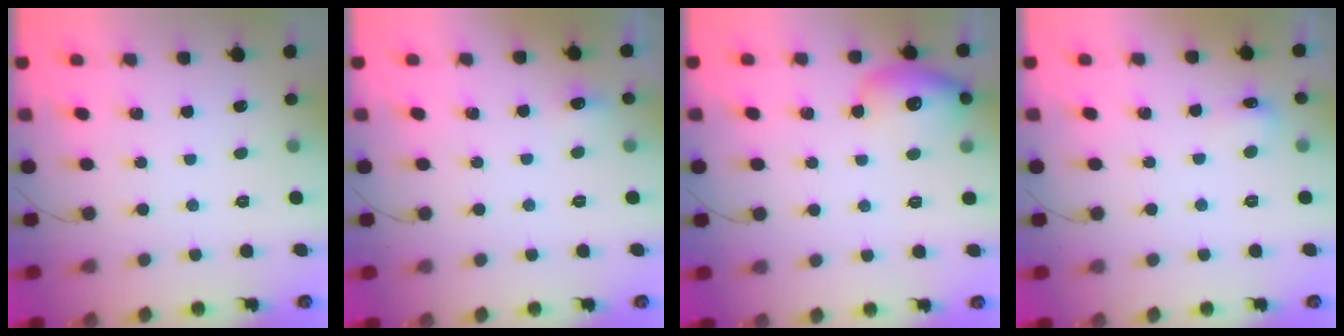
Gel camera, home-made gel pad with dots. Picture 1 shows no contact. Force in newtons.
{"total": 10.6, "press": 4.4, "slide": 9.7}
{"total": 12.7, "press": 12.6, "slide": 1.7}
{"total": 5.9, "press": 5.8, "slide": 1.2}